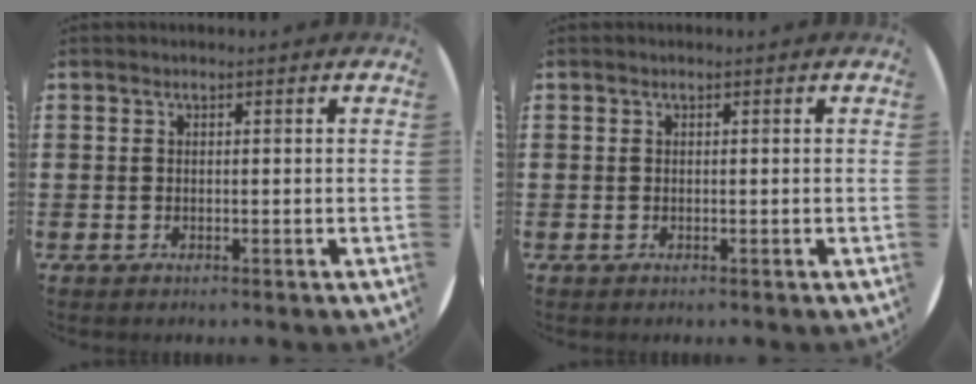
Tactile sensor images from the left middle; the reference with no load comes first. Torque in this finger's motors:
{"motor_torque": [0.00, 0.00, 0.00, -0.01]}